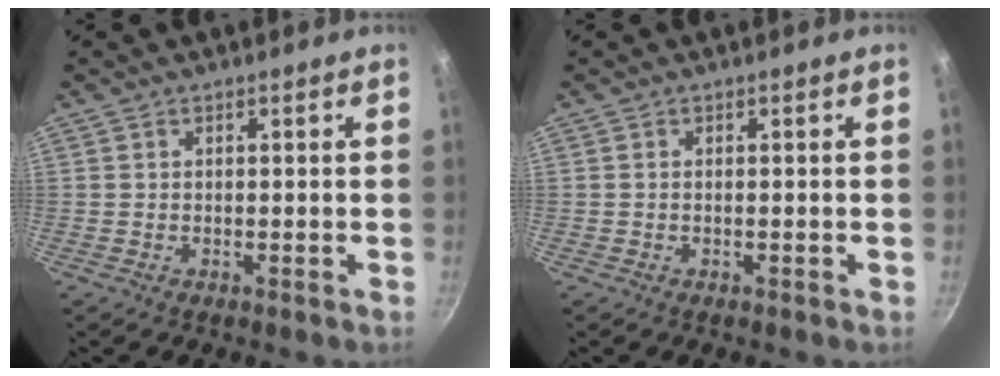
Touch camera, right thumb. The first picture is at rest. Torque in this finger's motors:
{"motor_torque": [-0.13, -0.03, 0.06, 0.43, 0.01]}